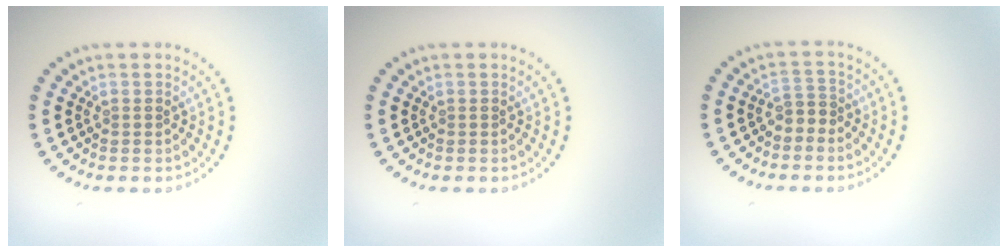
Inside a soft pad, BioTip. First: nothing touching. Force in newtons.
{"total": 0.0}
{"total": 1.7, "press": 1.3, "slide": 1.1}